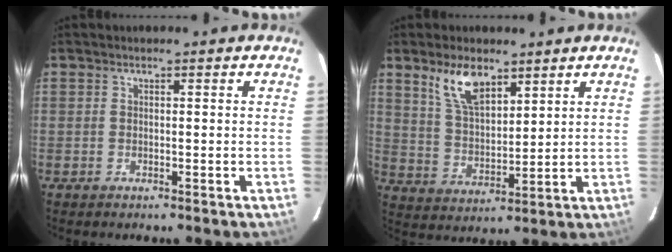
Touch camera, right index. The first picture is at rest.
{"total": 9.1, "force": [5.8, 4.0, 5.6], "torque": [-0.104, 0.007, 0.121]}